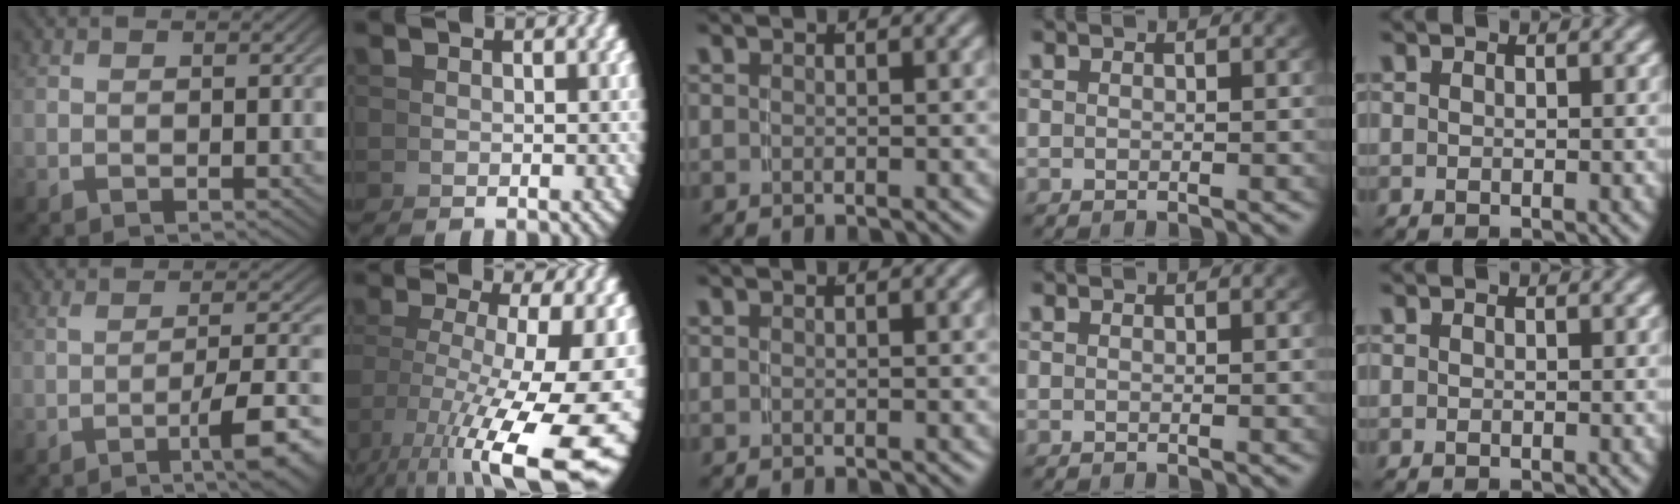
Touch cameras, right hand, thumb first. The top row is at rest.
{"thumb": {"total": 6.5, "force": [-2.3, 2.0, 5.8], "torque": [-0.084, -0.003, -0.033]}, "index": {"total": 12.2, "force": [-2.4, 6.0, 10.3], "torque": [-0.150, -0.049, -0.003]}}